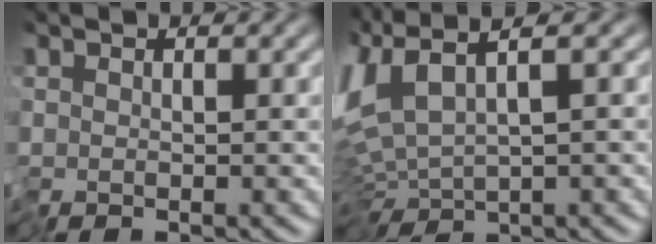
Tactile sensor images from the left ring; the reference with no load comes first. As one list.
[{"total": 7.6, "force": [0.7, 3.4, 6.8], "torque": [-0.159, -0.002, 0.029]}]